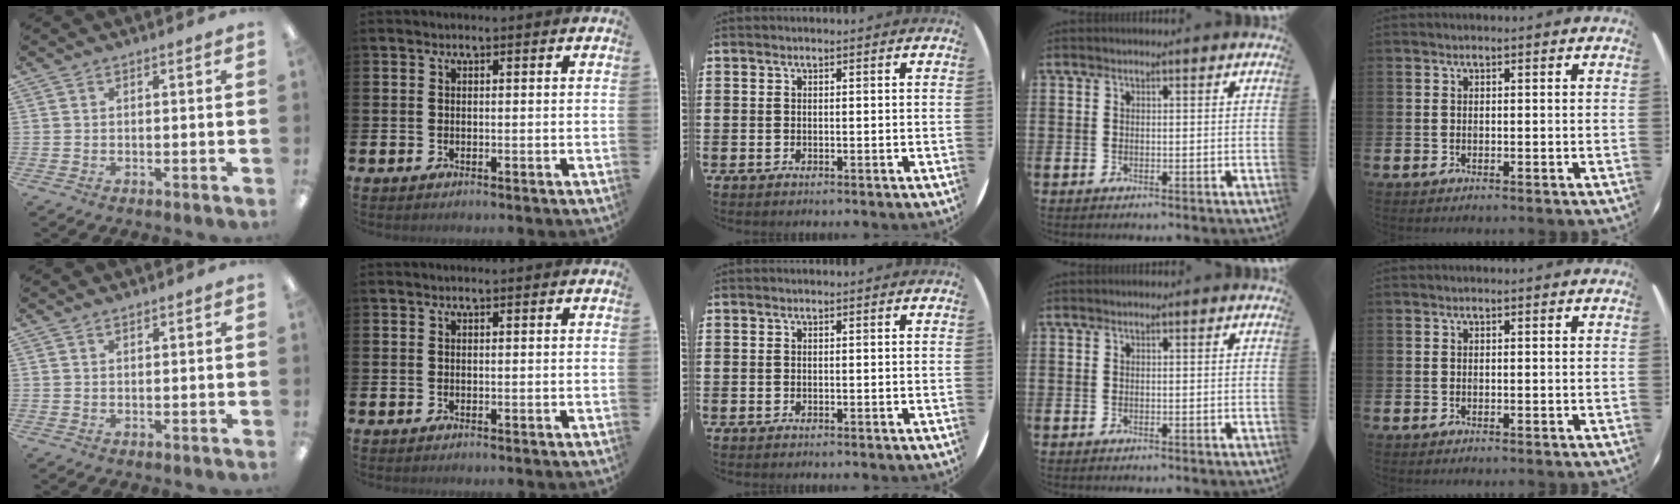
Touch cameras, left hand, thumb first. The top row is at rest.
{"thumb": {"total": 0.7, "force": [0.7, 0.2, 0.3], "torque": [-0.006, 0.001, 0.012]}}